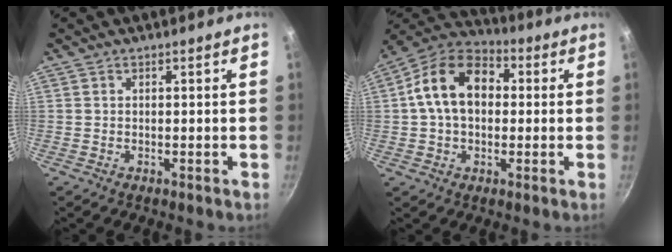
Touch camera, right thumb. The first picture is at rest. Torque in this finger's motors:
{"motor_torque": [0.58, 3.10, 1.17, -0.60, 0.33]}